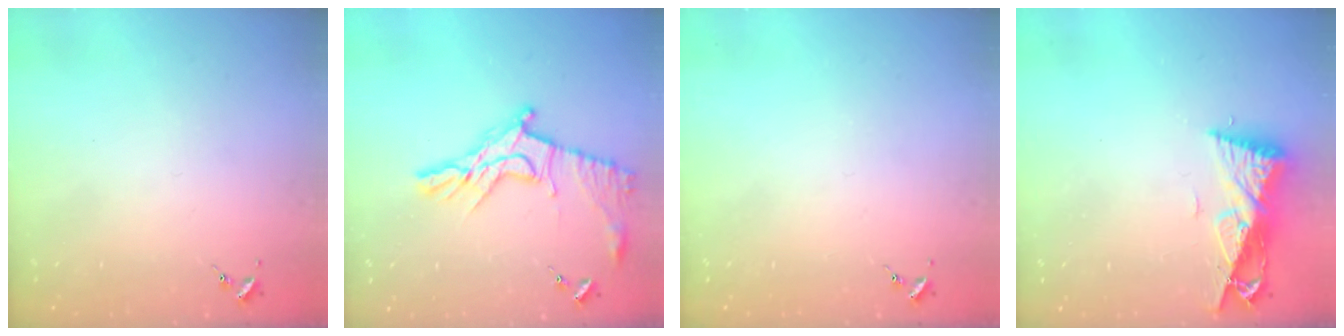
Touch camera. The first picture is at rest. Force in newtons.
{"total": 13.9, "press": 13.8, "slide": 0.9}
{"total": 0.0}
{"total": 9.7, "press": 9.7, "slide": 0.7}